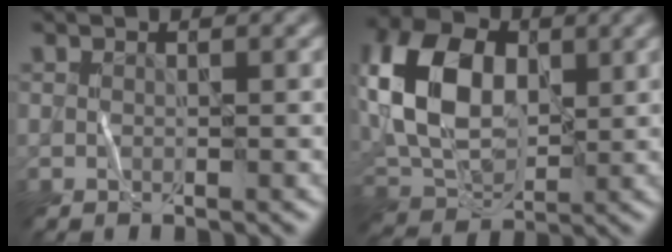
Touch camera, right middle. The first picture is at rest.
{"total": 10.6, "force": [1.4, 7.1, 7.7], "torque": [-0.175, 0.014, 0.012]}